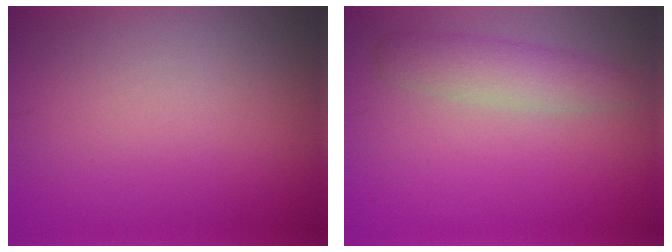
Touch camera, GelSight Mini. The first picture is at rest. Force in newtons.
{"total": 3.2, "press": 3.2, "slide": 0.1}